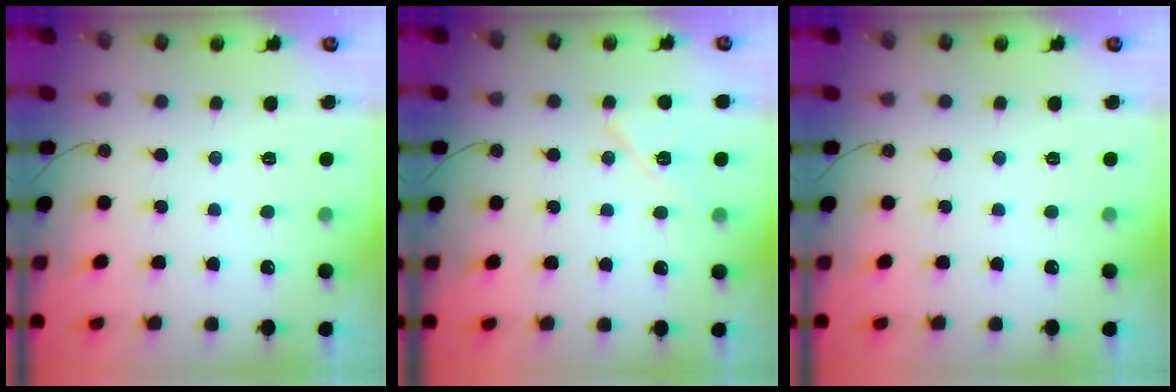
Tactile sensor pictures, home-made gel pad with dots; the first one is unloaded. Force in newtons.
{"total": 8.6, "press": 8.6, "slide": 0.6}
{"total": 0.0}